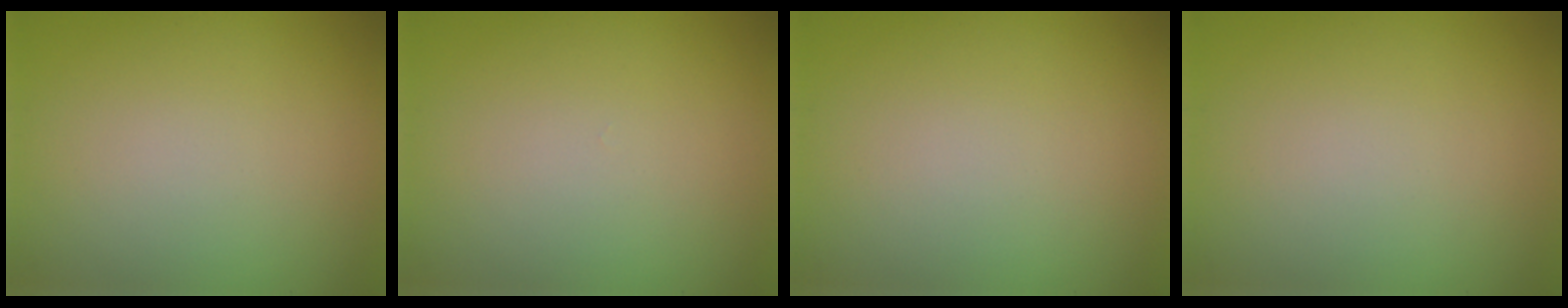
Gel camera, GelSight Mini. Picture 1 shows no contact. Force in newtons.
{"total": 0.0}
{"total": 0.0}
{"total": 0.0}